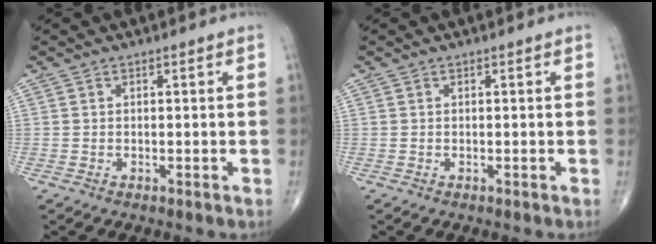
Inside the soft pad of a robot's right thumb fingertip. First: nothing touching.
{"total": 0.0}